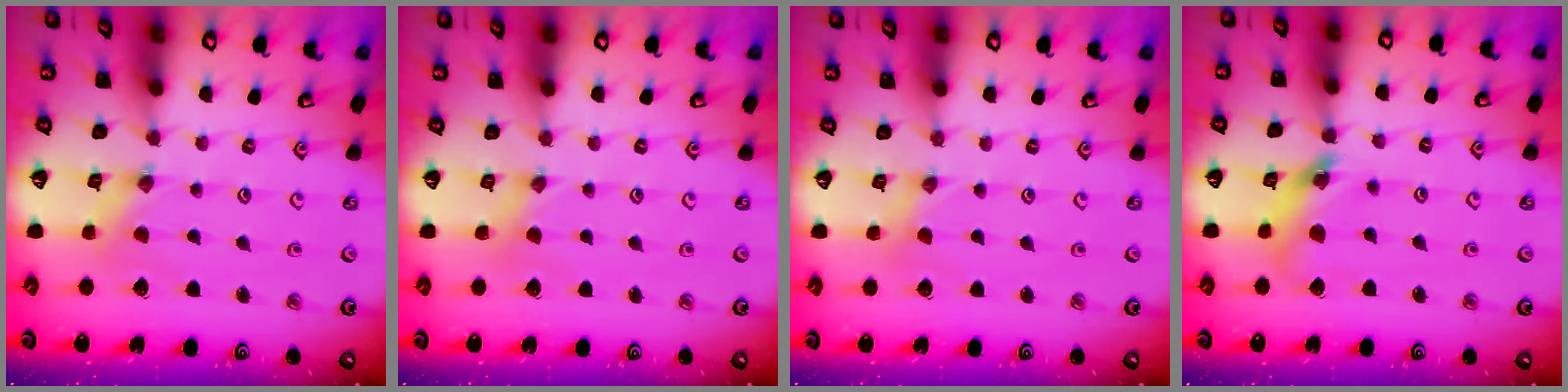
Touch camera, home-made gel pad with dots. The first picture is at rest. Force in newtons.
{"total": 1.8, "press": 1.8, "slide": 0.4}
{"total": 0.7, "press": 0.7, "slide": 0.1}
{"total": 12.1, "press": 12.0, "slide": 1.7}